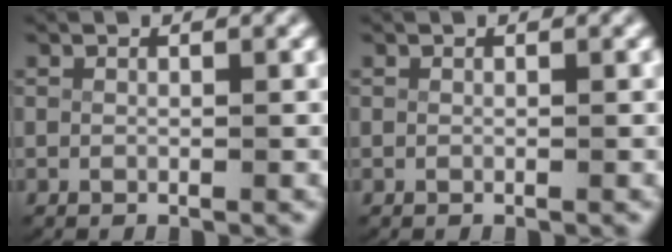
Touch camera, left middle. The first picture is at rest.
{"total": 0.0}